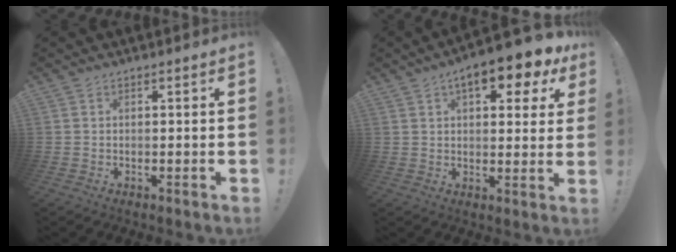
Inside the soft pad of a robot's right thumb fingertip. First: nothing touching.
{"total": 11.3, "force": [5.9, 4.3, 8.6], "torque": [-0.109, -0.028, 0.093]}